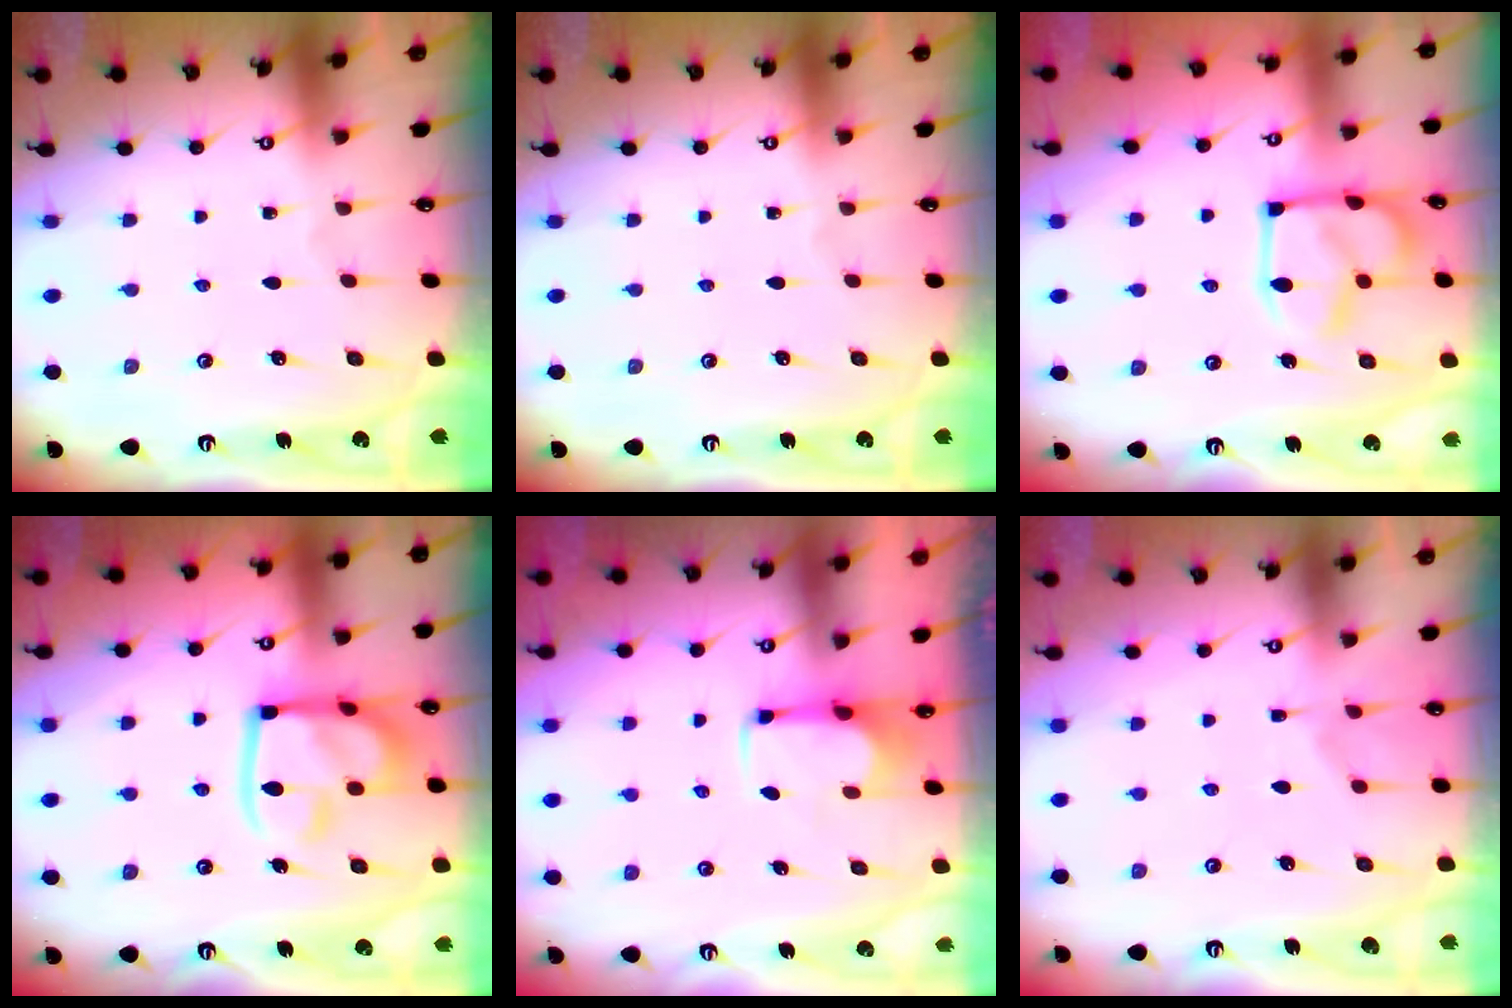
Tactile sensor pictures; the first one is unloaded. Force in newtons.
{"total": 0.0}
{"total": 7.2, "press": 7.2, "slide": 0.1}
{"total": 16.2, "press": 16.1, "slide": 1.8}
{"total": 2.7, "press": 2.5, "slide": 0.9}
{"total": 1.3, "press": 0.5, "slide": 1.2}